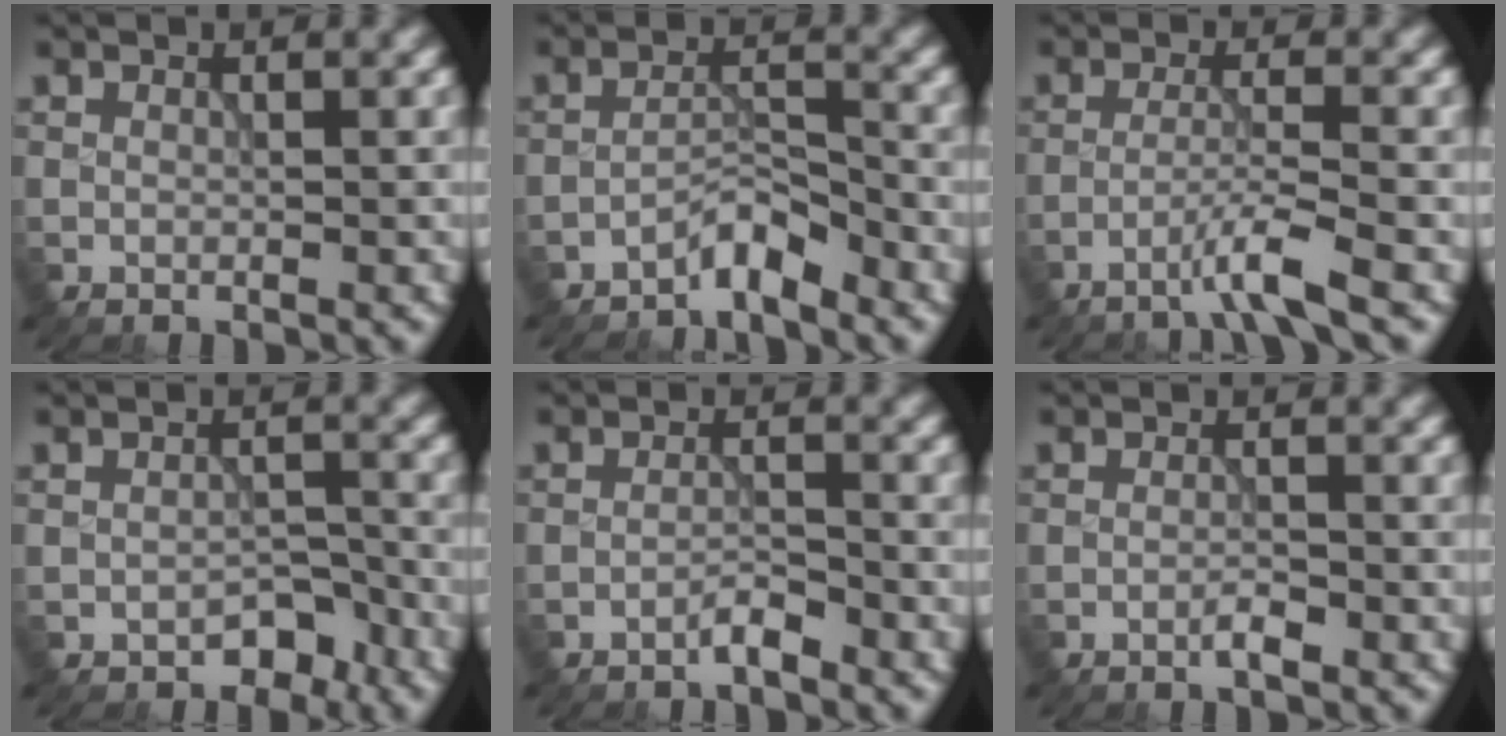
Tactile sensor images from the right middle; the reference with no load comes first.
{"total": 2.7, "force": [-2.4, 0.4, 1.1], "torque": [-0.017, 0.015, -0.046]}
{"total": 3.1, "force": [-2.0, -0.3, 2.3], "torque": [-0.038, 0.008, -0.052]}
{"total": 2.6, "force": [-1.9, 1.5, 0.9], "torque": [-0.007, 0.003, -0.024]}
{"total": 1.5, "force": [-1.3, 0.1, 0.8], "torque": [-0.013, 0.005, -0.027]}
{"total": 1.2, "force": [-0.8, 0.1, 0.9], "torque": [-0.016, 0.002, -0.016]}